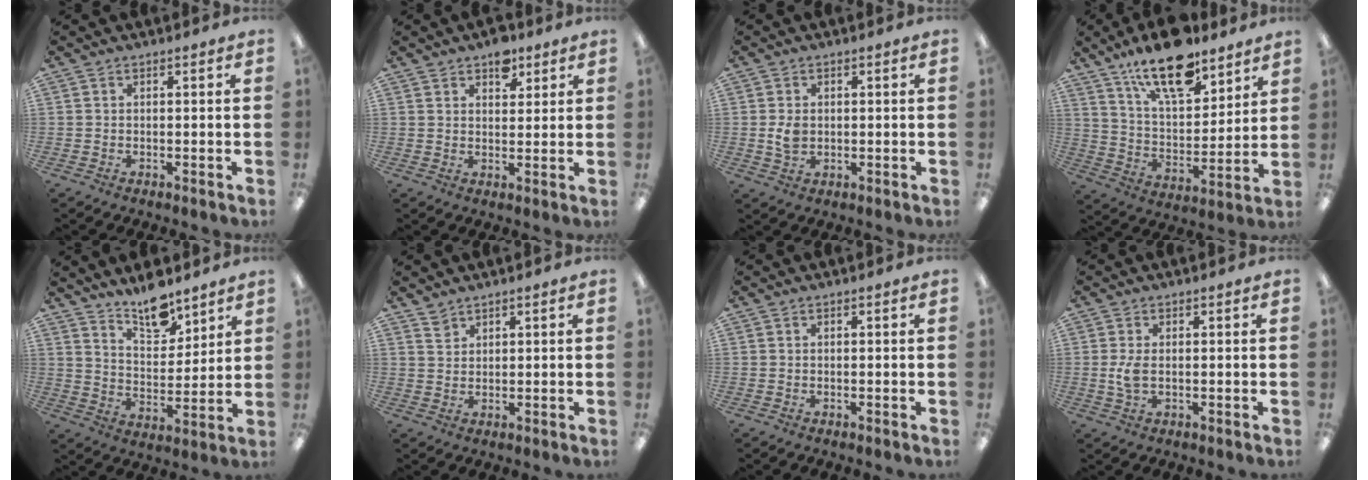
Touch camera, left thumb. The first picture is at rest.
{"total": 5.9, "force": [3.9, 3.6, 2.7], "torque": [-0.024, -0.014, 0.065]}
{"total": 3.8, "force": [0.1, 2.7, 2.7], "torque": [-0.050, 0.000, 0.000]}
{"total": 17.4, "force": [13.2, 6.4, 9.3], "torque": [-0.158, -0.073, 0.228]}
{"total": 11.1, "force": [9.6, 3.9, 4.0], "torque": [-0.060, -0.070, 0.175]}
{"total": 2.8, "force": [2.3, 1.4, 0.7], "torque": [-0.010, -0.008, 0.045]}
{"total": 0.0}
{"total": 4.0, "force": [0.1, 2.0, 3.4], "torque": [-0.071, -0.003, -0.004]}